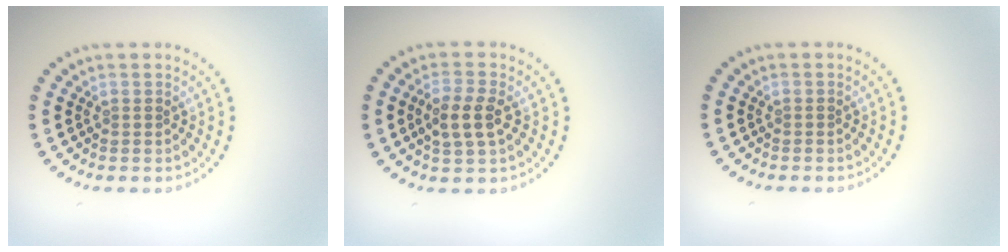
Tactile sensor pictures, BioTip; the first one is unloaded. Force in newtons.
{"total": 3.1, "press": 3.1, "slide": 0.6}
{"total": 0.0}